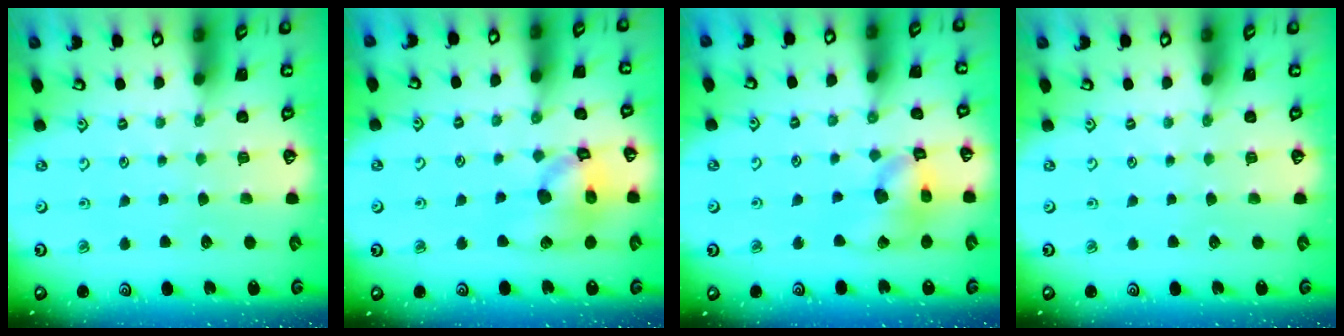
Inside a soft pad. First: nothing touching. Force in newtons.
{"total": 15.4, "press": 15.2, "slide": 2.1}
{"total": 13.3, "press": 13.2, "slide": 1.8}
{"total": 0.0}